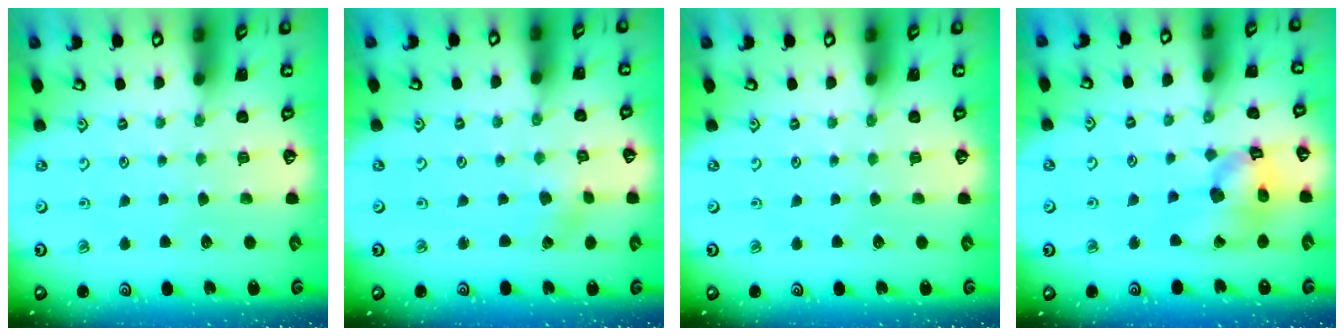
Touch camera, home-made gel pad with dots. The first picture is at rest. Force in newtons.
{"total": 0.6, "press": 0.6, "slide": 0.1}
{"total": 0.0}
{"total": 15.2, "press": 15.1, "slide": 2.0}